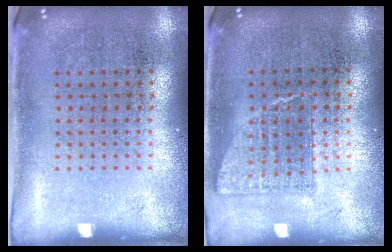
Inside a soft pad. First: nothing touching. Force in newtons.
{"total": 0.8, "press": 0.7, "slide": 0.3}